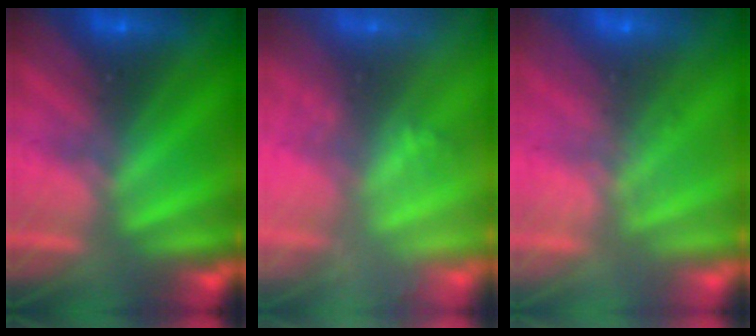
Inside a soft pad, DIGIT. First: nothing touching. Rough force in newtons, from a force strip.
{"total": 1.9}
{"total": 9.1}